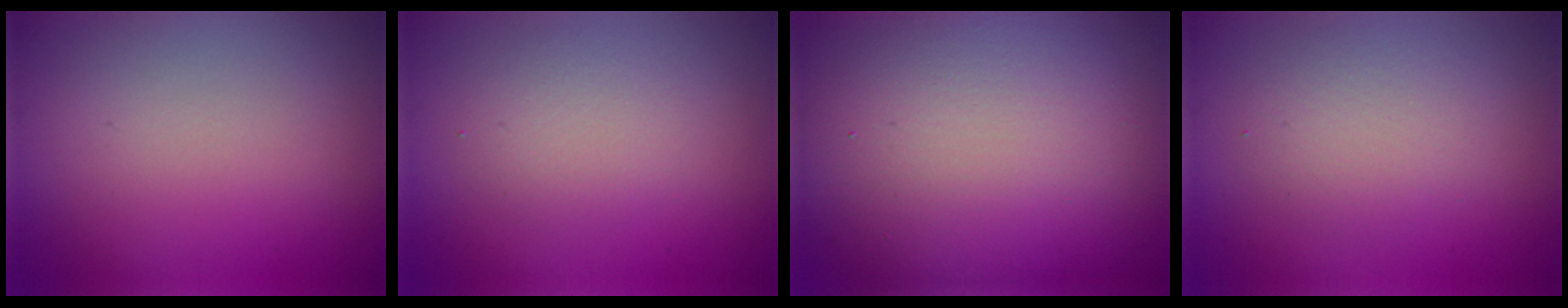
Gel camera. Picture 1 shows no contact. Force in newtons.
{"total": 2.4, "press": 2.4, "slide": 0.4}
{"total": 18.0, "press": 17.9, "slide": 1.0}
{"total": 2.7, "press": 2.7, "slide": 0.2}